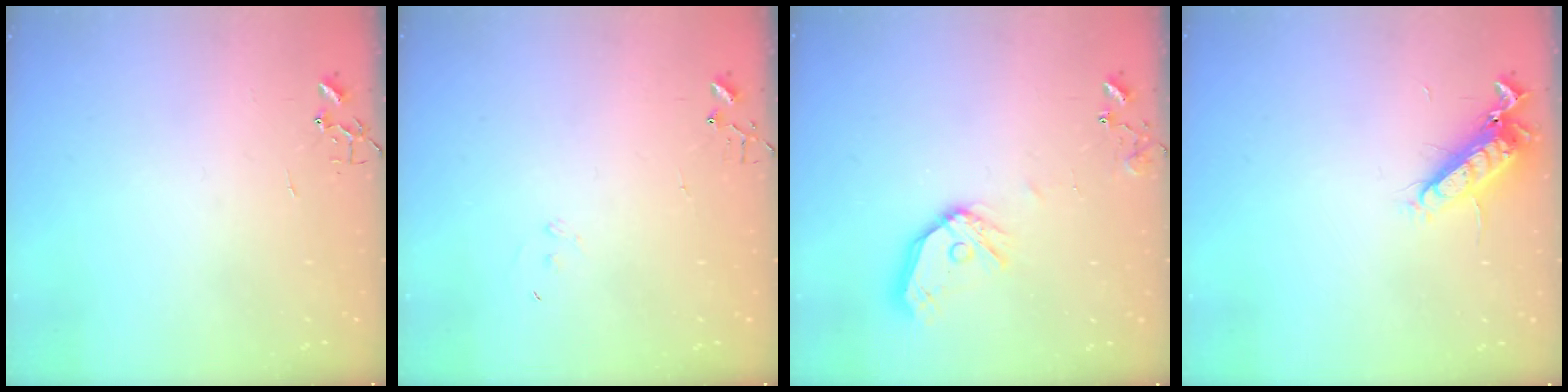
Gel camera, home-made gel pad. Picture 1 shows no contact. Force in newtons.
{"total": 6.8, "press": 6.8, "slide": 0.5}
{"total": 12.8, "press": 12.7, "slide": 1.8}
{"total": 13.5, "press": 13.3, "slide": 1.9}